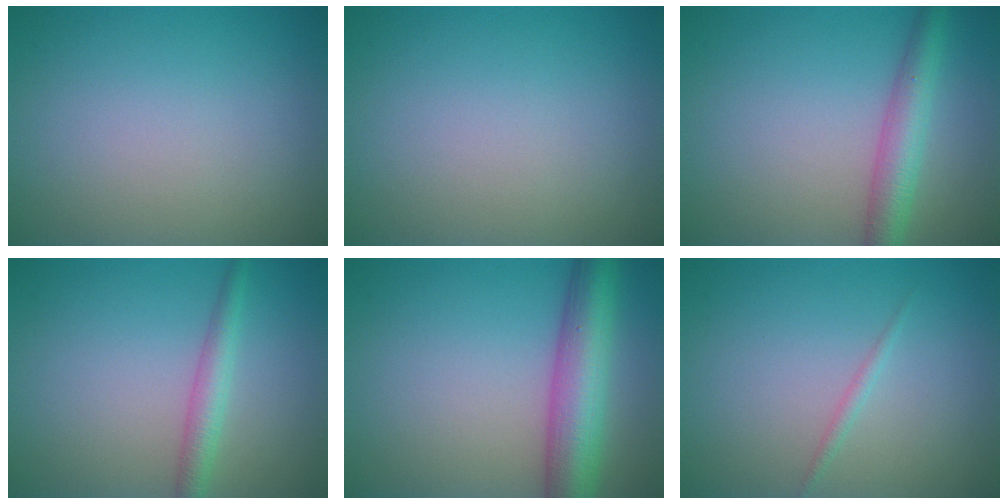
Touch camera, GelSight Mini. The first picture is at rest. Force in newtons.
{"total": 0.0}
{"total": 4.0, "press": 4.0, "slide": 0.1}
{"total": 2.4, "press": 2.4, "slide": 0.1}
{"total": 7.4, "press": 7.4, "slide": 0.3}
{"total": 0.8, "press": 0.8, "slide": 0.1}